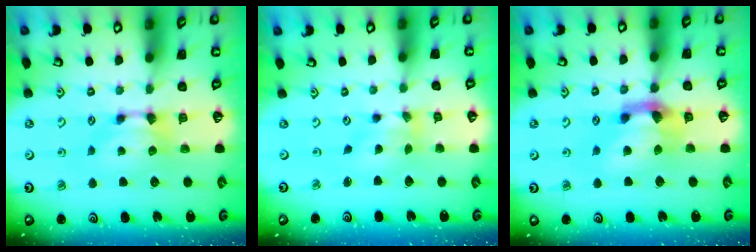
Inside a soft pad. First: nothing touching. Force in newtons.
{"total": 2.0, "press": 1.3, "slide": 1.5}
{"total": 4.0, "press": 3.4, "slide": 2.0}